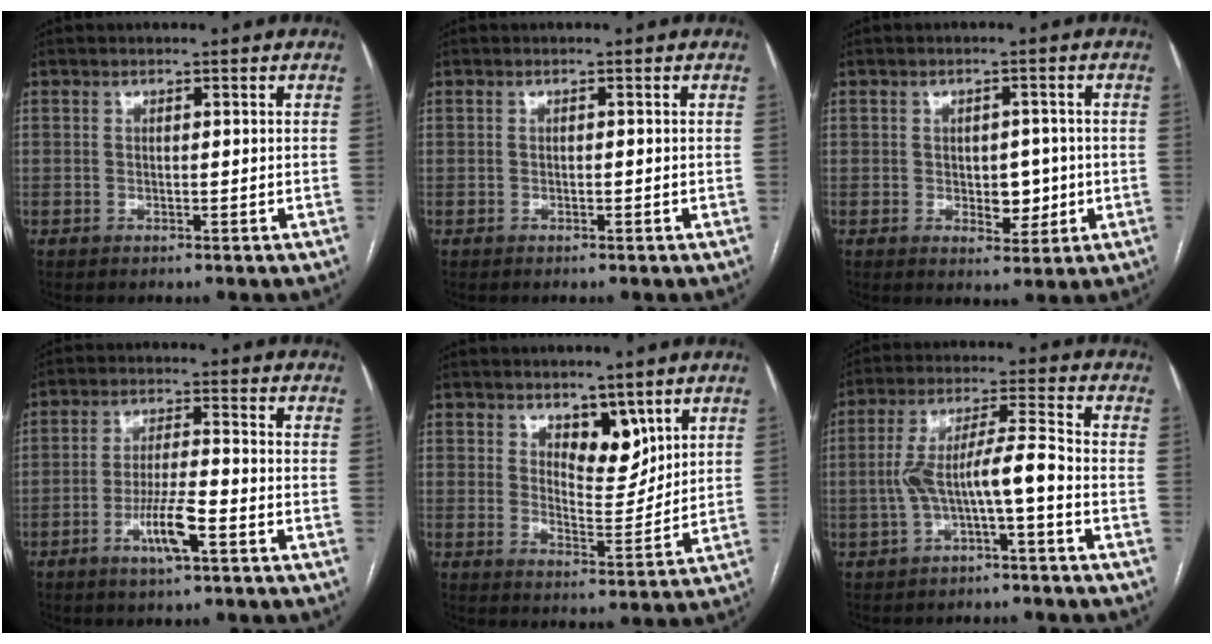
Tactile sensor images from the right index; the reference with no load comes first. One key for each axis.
{"total": 0.0}
{"total": 4.5, "fx": -0.4, "fy": 2.8, "fz": 3.5, "tx": -0.040, "ty": 0.002, "tz": 0.003}
{"total": 6.7, "fx": -3.1, "fy": 0.7, "fz": 5.9, "tx": -0.113, "ty": -0.004, "tz": -0.056}
{"total": 6.2, "fx": 4.0, "fy": 2.9, "fz": 3.8, "tx": -0.055, "ty": -0.012, "tz": 0.071}
{"total": 7.8, "fx": -2.3, "fy": 0.8, "fz": 7.5, "tx": -0.142, "ty": 0.029, "tz": -0.038}